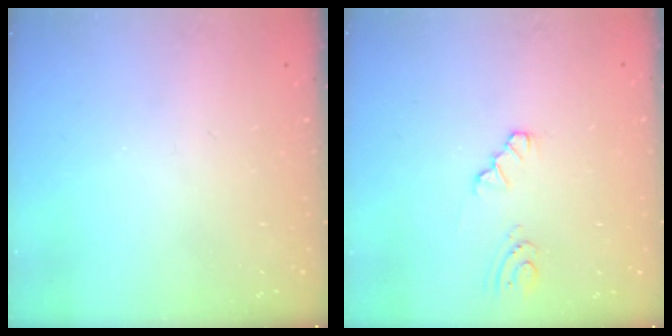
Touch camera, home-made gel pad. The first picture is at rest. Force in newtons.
{"total": 3.6, "press": 3.5, "slide": 0.5}